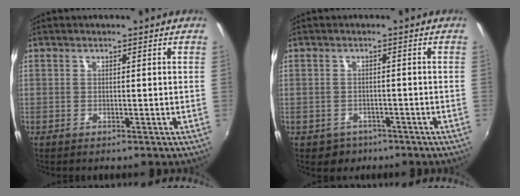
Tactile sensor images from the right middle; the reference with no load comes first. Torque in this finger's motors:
{"motor_torque": [0.12, -0.35, -0.01, 0.00]}